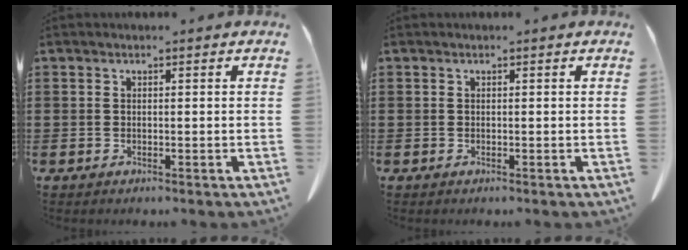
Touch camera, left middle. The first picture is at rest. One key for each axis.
{"total": 0.0}